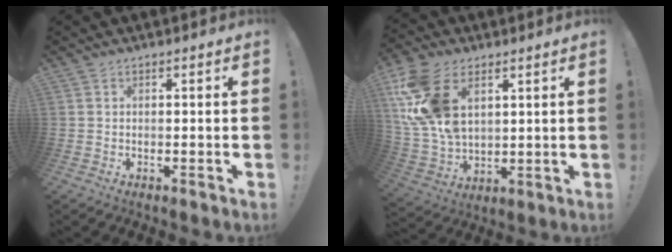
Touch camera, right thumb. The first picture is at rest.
{"total": 18.8, "force": [7.3, 12.1, 12.4], "torque": [-0.255, -0.026, 0.139]}